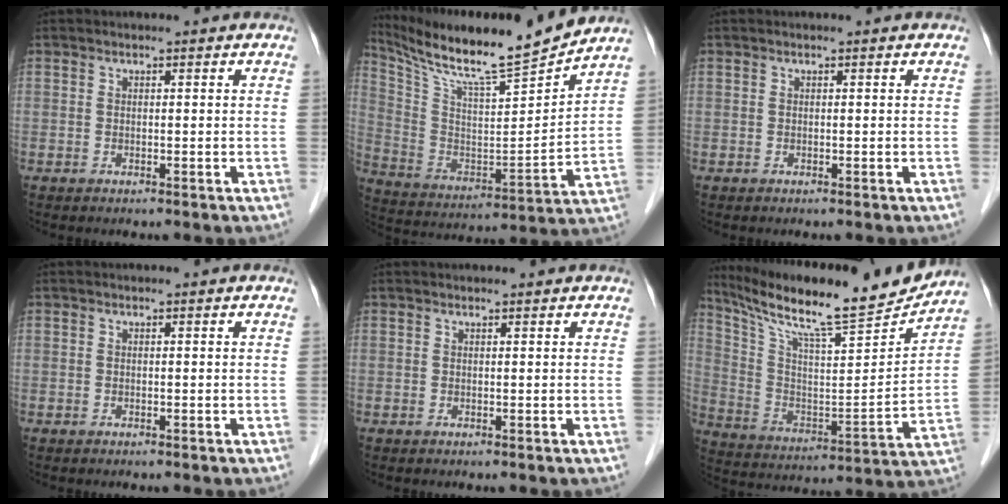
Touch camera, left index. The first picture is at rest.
{"total": 19.5, "force": [17.6, -0.6, 8.4], "torque": [-0.161, -0.028, 0.296]}
{"total": 0.0}
{"total": 0.0}
{"total": 1.1, "force": [1.1, 0.0, 0.2], "torque": [-0.007, 0.010, 0.018]}
{"total": 21.5, "force": [19.2, 0.8, 9.6], "torque": [-0.179, -0.031, 0.308]}